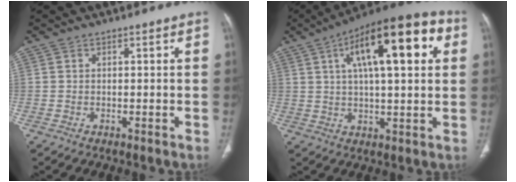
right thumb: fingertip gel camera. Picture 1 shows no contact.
{"total": 20.6, "force": [6.8, 7.1, 18.1], "torque": [-0.259, 0.018, 0.098]}